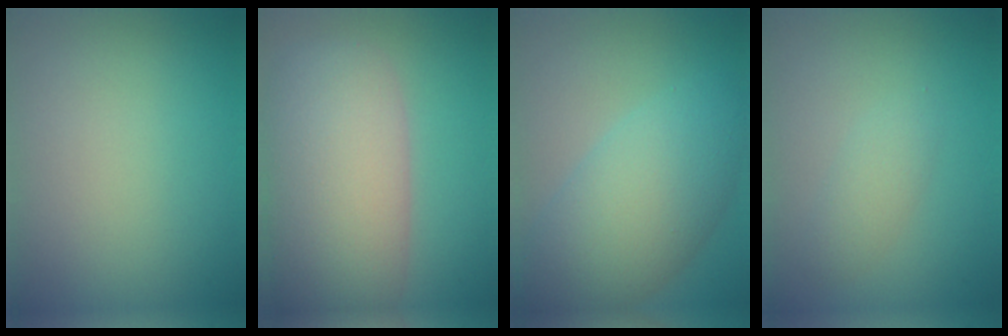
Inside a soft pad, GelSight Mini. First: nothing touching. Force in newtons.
{"total": 10.1, "press": 10.1, "slide": 0.7}
{"total": 8.1, "press": 8.1, "slide": 0.1}
{"total": 1.7, "press": 1.7, "slide": 0.0}